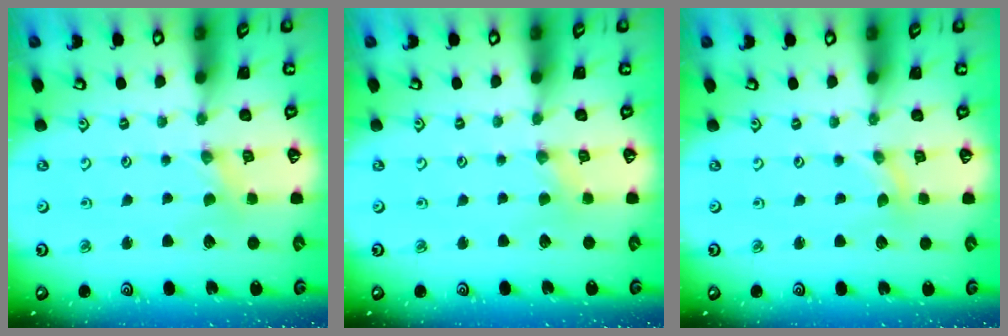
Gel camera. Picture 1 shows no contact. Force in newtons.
{"total": 1.5, "press": 1.5, "slide": 0.3}
{"total": 0.0}